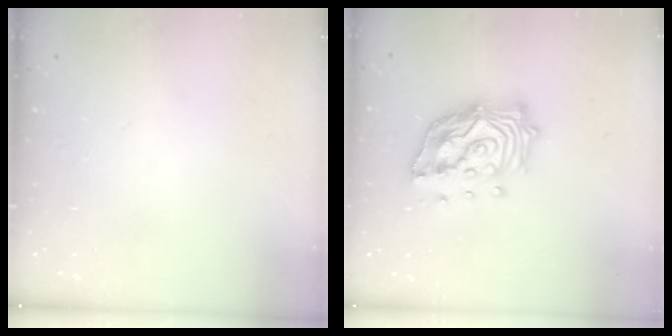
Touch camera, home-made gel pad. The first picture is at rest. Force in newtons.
{"total": 16.9, "press": 16.7, "slide": 2.3}